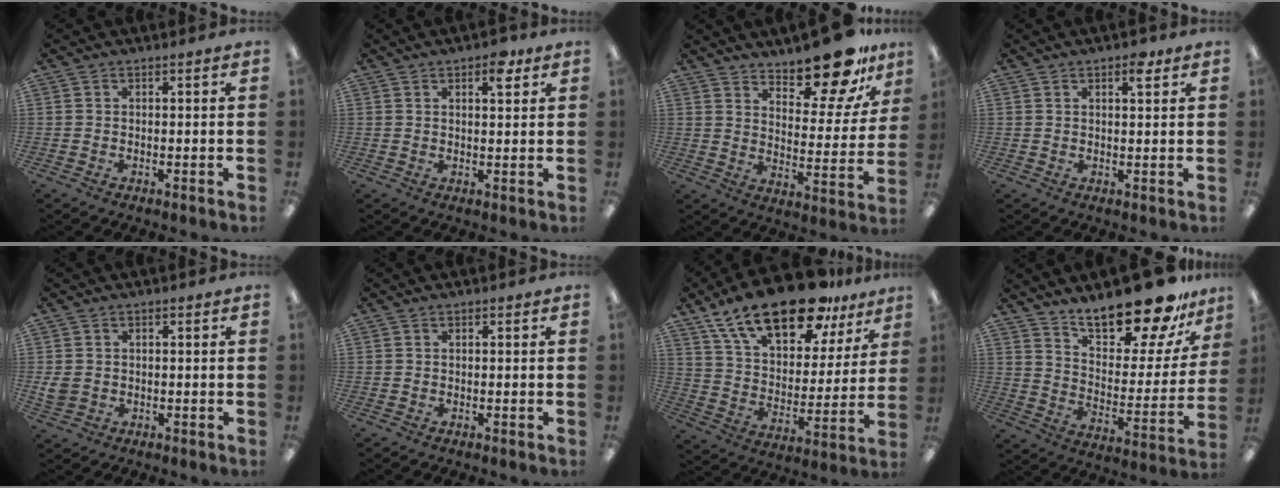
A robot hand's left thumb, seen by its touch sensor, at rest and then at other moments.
{"total": 4.8, "force": [2.9, 1.9, 3.3], "torque": [-0.032, -0.011, 0.041]}
{"total": 15.9, "force": [13.3, 5.3, 6.8], "torque": [-0.087, -0.104, 0.229]}
{"total": 3.5, "force": [2.2, 1.2, 2.4], "torque": [-0.019, -0.010, 0.031]}
{"total": 3.1, "force": [0.0, 2.7, 1.5], "torque": [-0.018, 0.003, 0.001]}
{"total": 0.0}
{"total": 22.1, "force": [15.4, 9.2, 12.9], "torque": [-0.215, -0.087, 0.268]}
{"total": 20.9, "force": [17.8, 6.0, 9.3], "torque": [-0.145, -0.127, 0.301]}